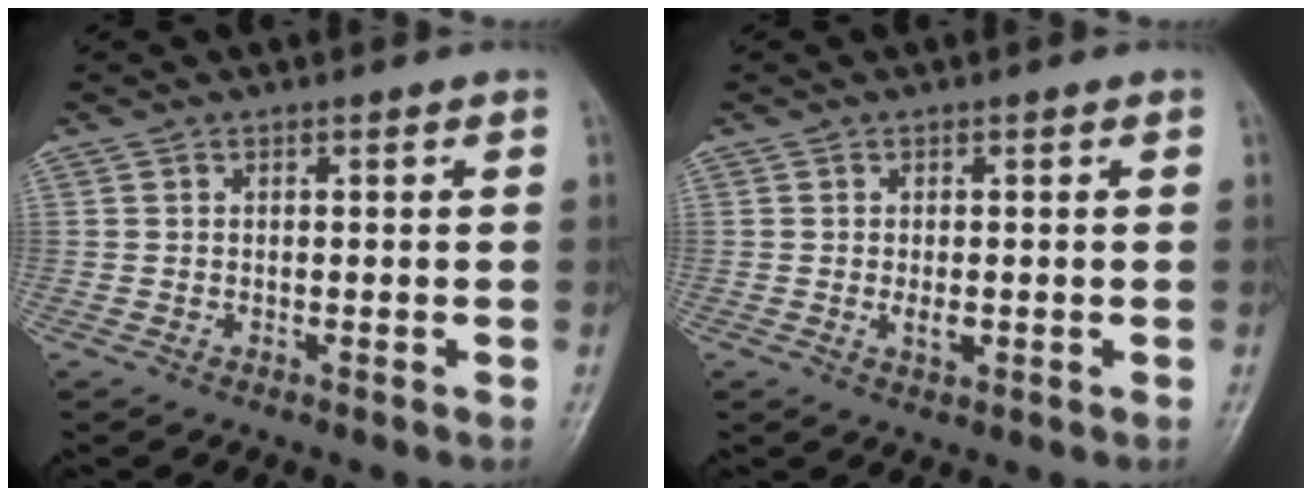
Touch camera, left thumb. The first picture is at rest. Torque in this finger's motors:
{"motor_torque": [0.08, 0.37, 0.33, 0.24, 0.00]}